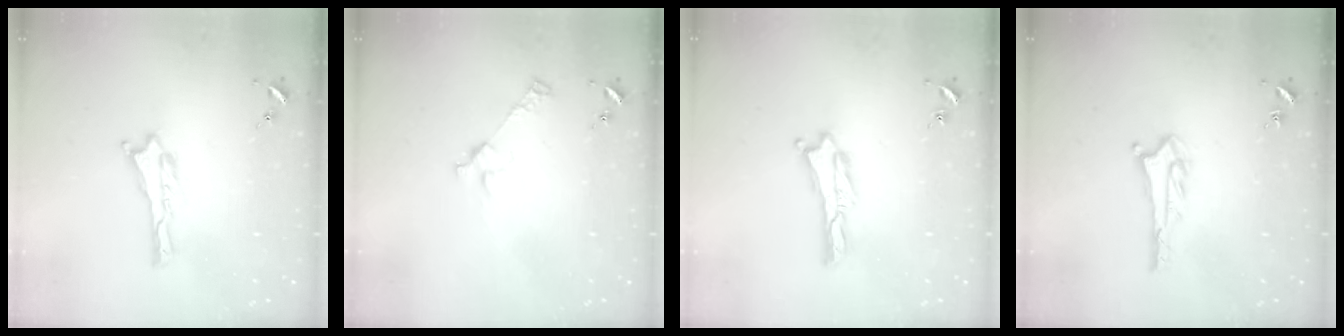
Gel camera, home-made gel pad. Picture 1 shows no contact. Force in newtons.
{"total": 2.9, "press": 2.9, "slide": 0.2}
{"total": 0.0}
{"total": 2.8, "press": 2.8, "slide": 0.2}